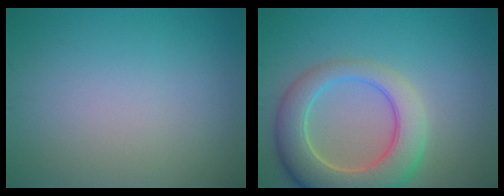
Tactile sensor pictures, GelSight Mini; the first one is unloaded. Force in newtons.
{"total": 7.8, "press": 7.8, "slide": 0.9}